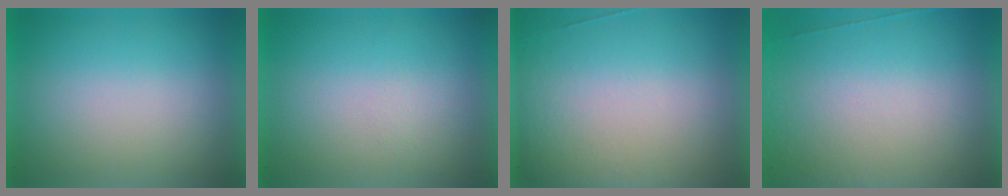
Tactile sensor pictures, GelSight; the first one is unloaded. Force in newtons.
{"total": 1.2}
{"total": 4.7}
{"total": 7.5}